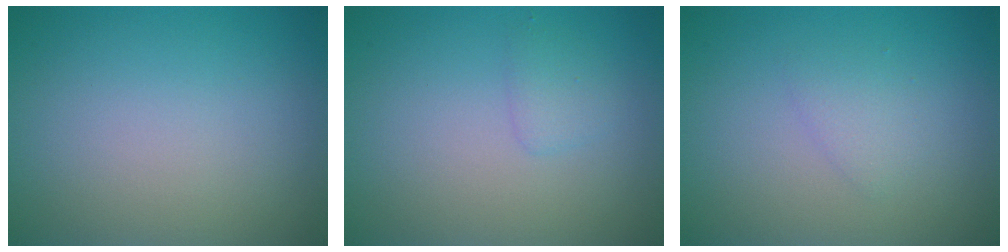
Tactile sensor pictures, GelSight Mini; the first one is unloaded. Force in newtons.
{"total": 1.1, "press": 1.1, "slide": 0.1}
{"total": 1.3, "press": 1.3, "slide": 0.1}